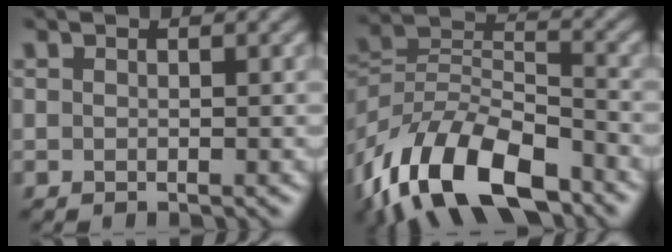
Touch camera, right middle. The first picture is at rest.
{"total": 13.3, "force": [-8.3, 6.4, 8.2], "torque": [-0.157, 0.006, -0.167]}